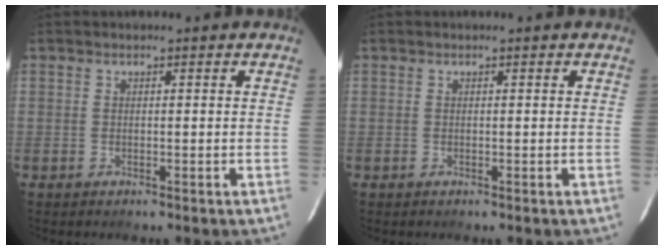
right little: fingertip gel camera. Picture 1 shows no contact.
{"total": 0.0}